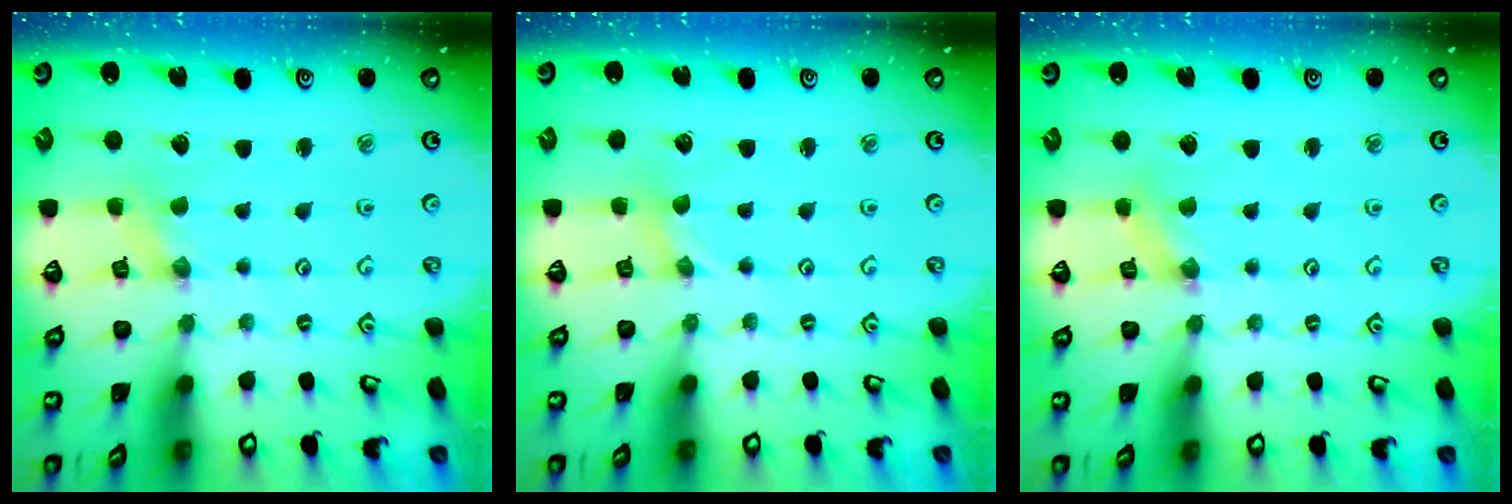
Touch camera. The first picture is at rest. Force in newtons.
{"total": 0.0}
{"total": 1.1, "press": 1.0, "slide": 0.3}